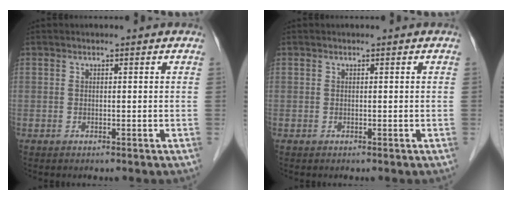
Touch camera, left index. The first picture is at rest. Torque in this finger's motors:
{"motor_torque": [0.02, 0.00, -0.07, -0.01]}